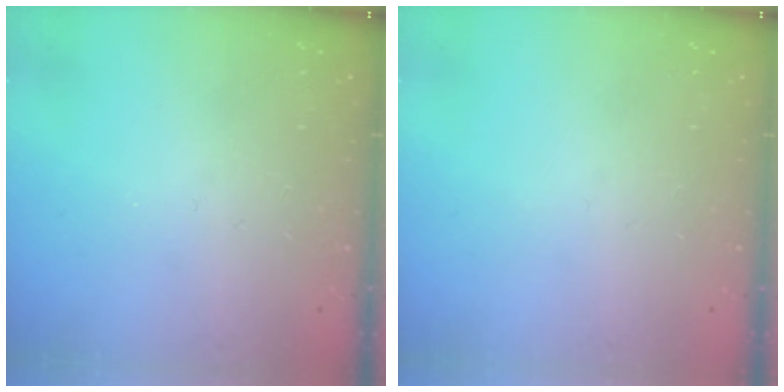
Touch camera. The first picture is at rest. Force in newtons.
{"total": 0.0}